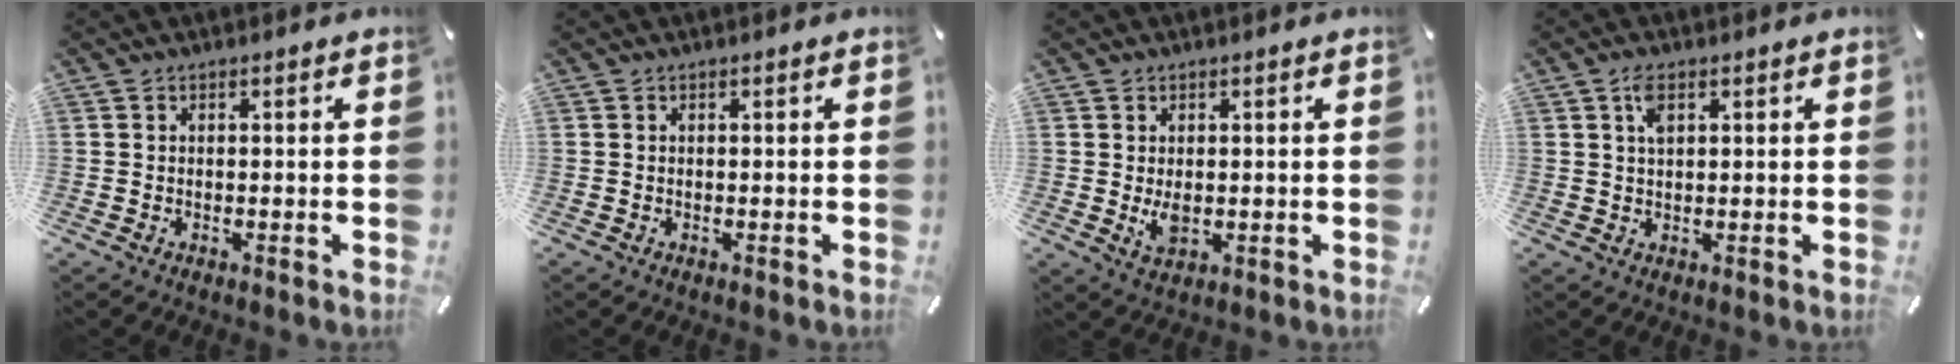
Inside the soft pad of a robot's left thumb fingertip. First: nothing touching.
{"total": 0.0}
{"total": 3.8, "force": [0.0, 2.5, 2.9], "torque": [-0.068, -0.008, -0.006]}
{"total": 3.3, "force": [1.4, 1.6, 2.5], "torque": [-0.048, 0.001, 0.023]}